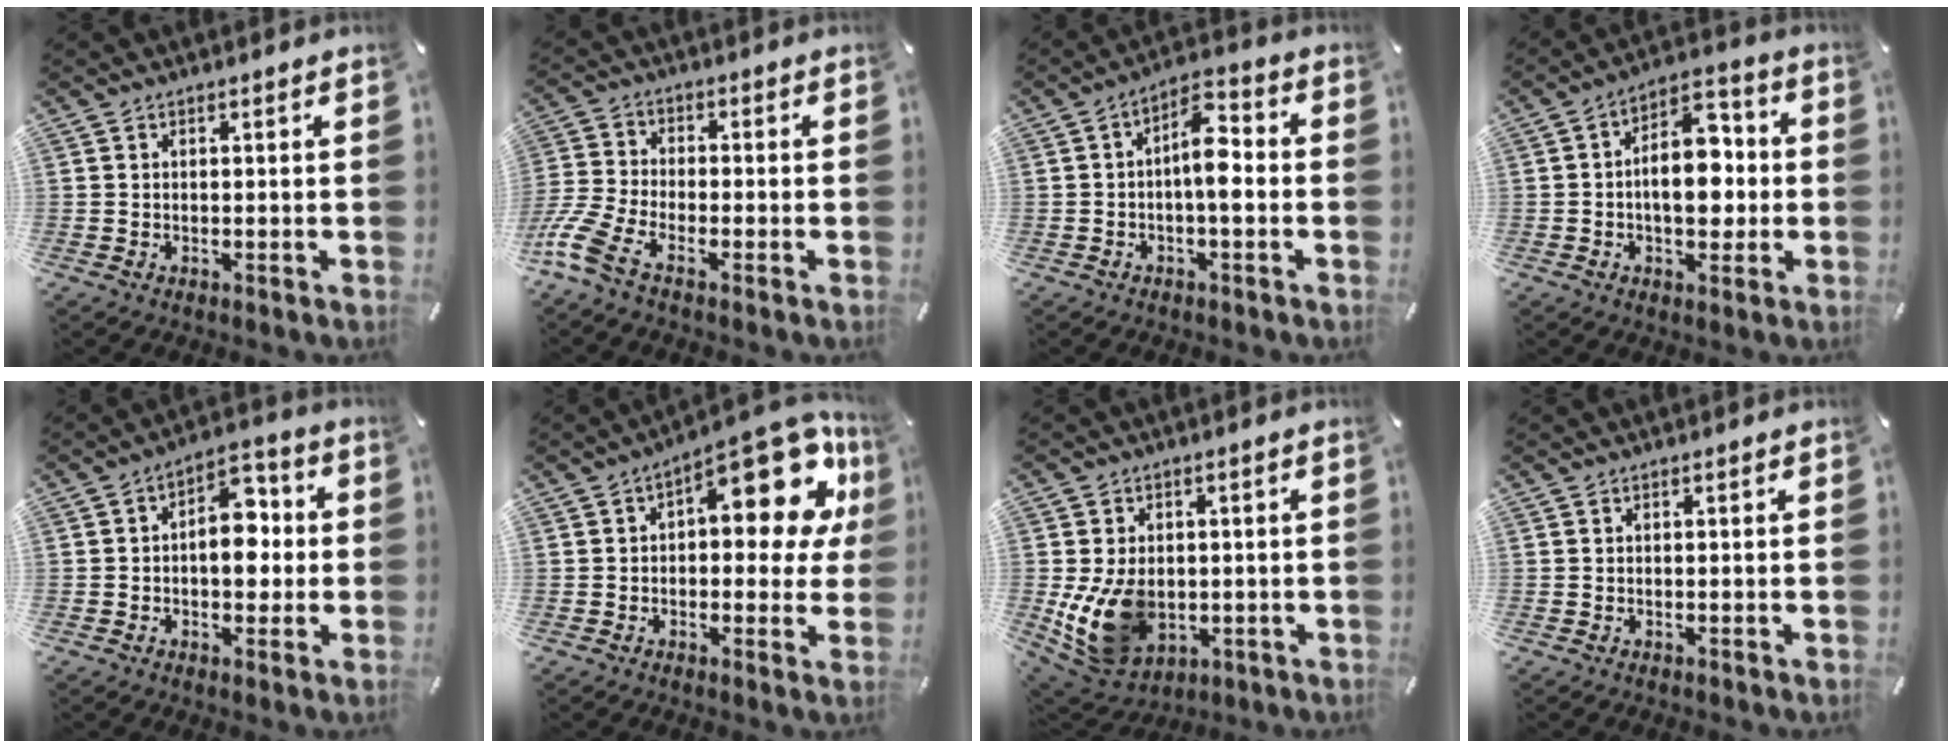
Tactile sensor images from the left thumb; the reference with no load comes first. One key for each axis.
{"total": 9.1, "fx": -5.1, "fy": 4.2, "fz": 6.2, "tx": -0.151, "ty": 0.005, "tz": -0.099}
{"total": 8.8, "fx": -1.0, "fy": 3.8, "fz": 7.8, "tx": -0.125, "ty": 0.011, "tz": -0.019}
{"total": 12.3, "fx": -0.9, "fy": 7.7, "fz": 9.6, "tx": -0.133, "ty": 0.007, "tz": -0.014}
{"total": 9.7, "fx": -0.5, "fy": 6.3, "fz": 7.3, "tx": -0.084, "ty": 0.005, "tz": -0.013}
{"total": 16.9, "fx": 7.0, "fy": 7.9, "fz": 13.2, "tx": -0.161, "ty": -0.059, "tz": 0.111}
{"total": 13.1, "fx": -2.0, "fy": 9.8, "fz": 8.6, "tx": -0.169, "ty": 0.000, "tz": -0.031}
{"total": 0.0}